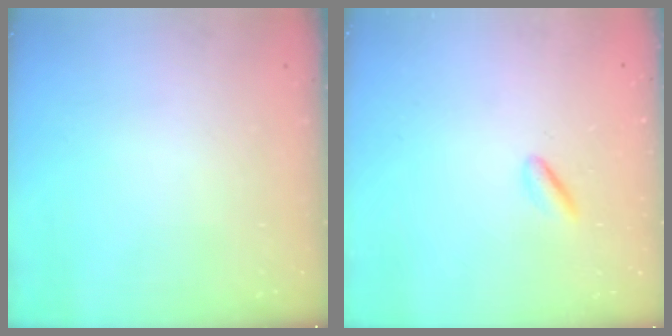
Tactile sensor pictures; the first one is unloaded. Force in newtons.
{"total": 2.4, "press": 2.2, "slide": 1.0}